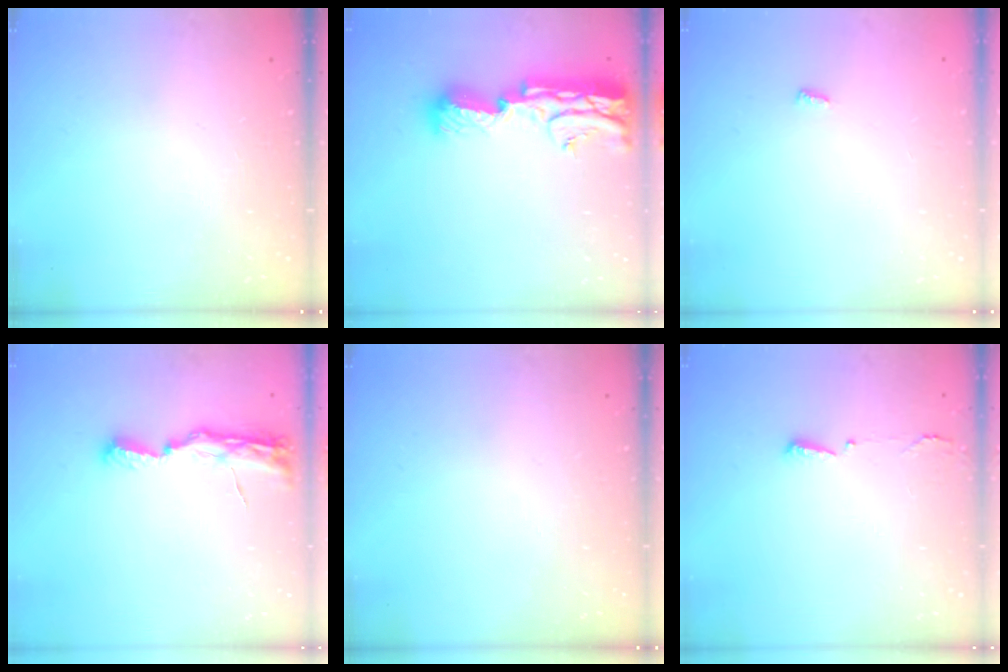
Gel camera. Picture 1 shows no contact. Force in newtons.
{"total": 20.1, "press": 19.4, "slide": 5.5}
{"total": 2.8, "press": 2.8, "slide": 0.4}
{"total": 8.0, "press": 8.0, "slide": 0.7}
{"total": 0.0}
{"total": 2.9, "press": 2.8, "slide": 0.6}